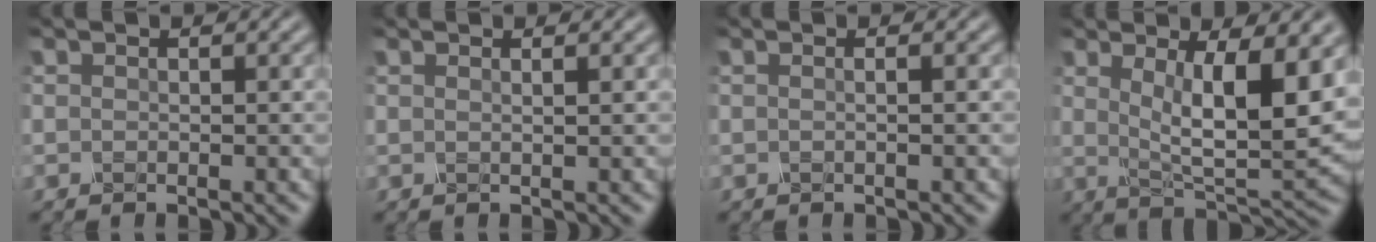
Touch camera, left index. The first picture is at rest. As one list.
[{"total": 1.8, "force": [0.9, 0.9, 1.3], "torque": [-0.003, 0.005, -0.013]}, {"total": 1.8, "force": [0.4, 1.0, 1.5], "torque": [-0.005, 0.008, -0.022]}, {"total": 9.2, "force": [2.3, 2.6, 8.5], "torque": [-0.133, -0.014, 0.046]}]